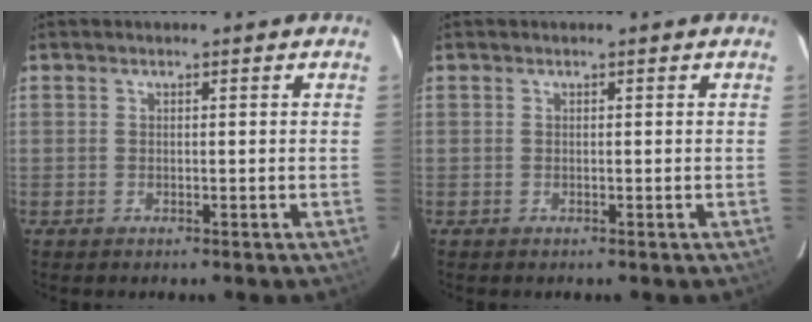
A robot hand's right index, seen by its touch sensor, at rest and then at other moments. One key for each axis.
{"total": 0.0}